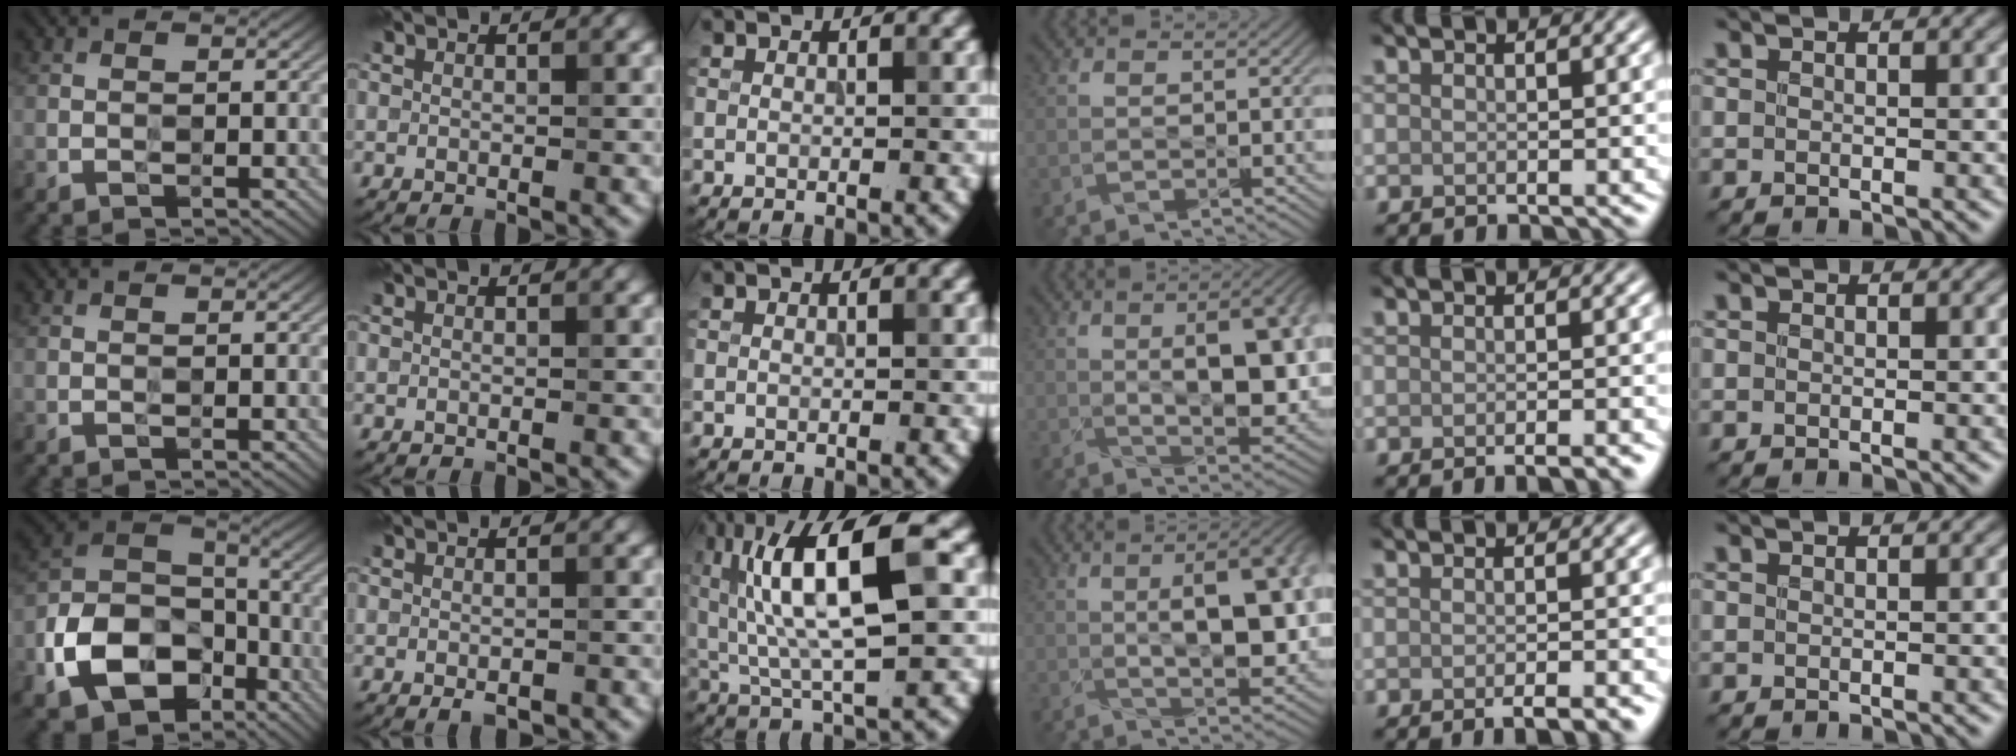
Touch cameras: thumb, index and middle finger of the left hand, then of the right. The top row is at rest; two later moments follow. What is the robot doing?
{"motion": "wipe", "object": "measuring cup"}